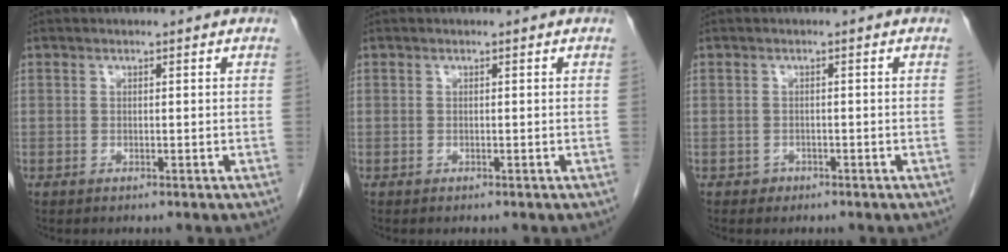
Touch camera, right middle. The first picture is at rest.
{"total": 0.0}
{"total": 1.0, "force": [-0.7, 0.8, 0.0], "torque": [-0.001, 0.003, -0.012]}